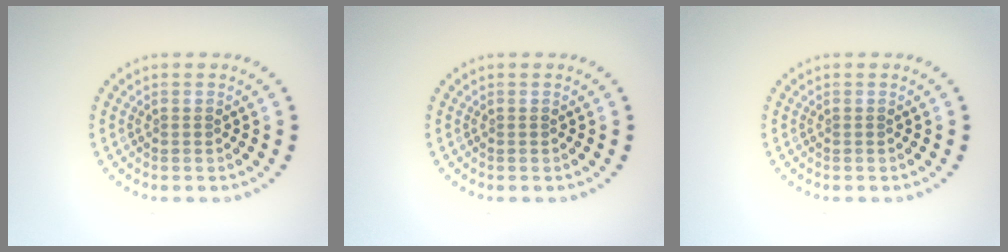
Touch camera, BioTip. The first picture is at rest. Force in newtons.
{"total": 0.0}
{"total": 0.0}